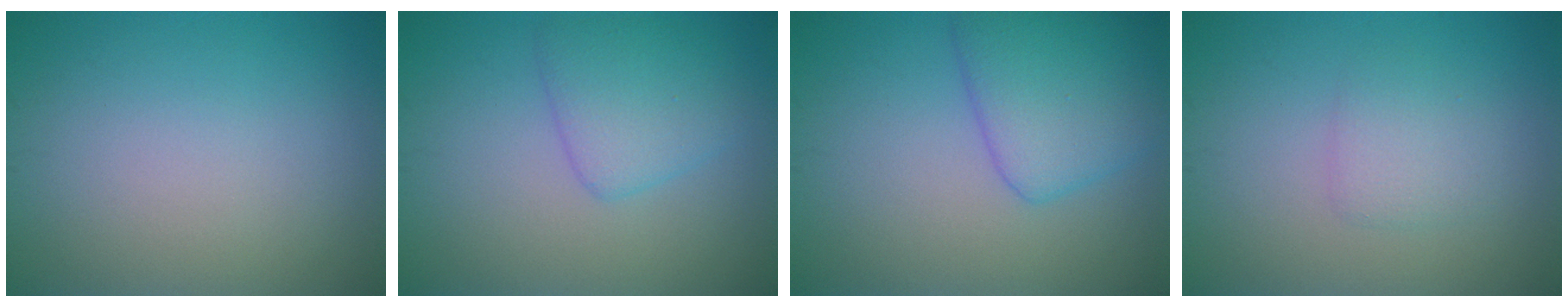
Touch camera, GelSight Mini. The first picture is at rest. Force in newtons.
{"total": 3.4, "press": 3.4, "slide": 0.2}
{"total": 4.8, "press": 4.8, "slide": 0.1}
{"total": 1.9, "press": 1.9, "slide": 0.1}